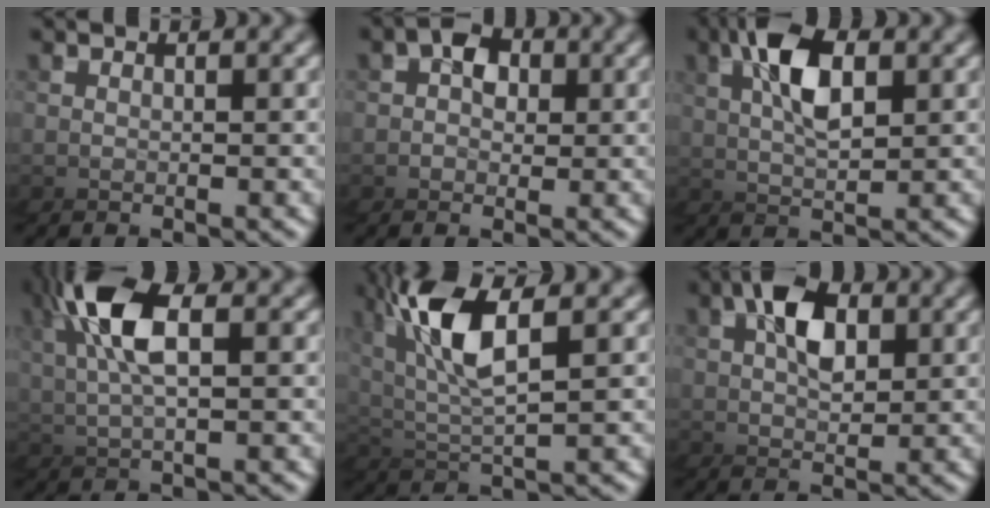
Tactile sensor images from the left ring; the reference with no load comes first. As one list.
[{"total": 4.5, "force": [0.6, 4.4, 0.9], "torque": [-0.043, -0.014, 0.008]}, {"total": 3.6, "force": [2.7, 0.3, 2.3], "torque": [-0.078, 0.023, 0.029]}, {"total": 4.9, "force": [1.6, 1.2, 4.5], "torque": [-0.131, 0.008, 0.025]}, {"total": 6.2, "force": [3.9, 1.3, 4.7], "torque": [-0.153, 0.031, 0.056]}, {"total": 2.1, "force": [1.9, 0.6, 0.6], "torque": [-0.032, 0.017, 0.018]}]